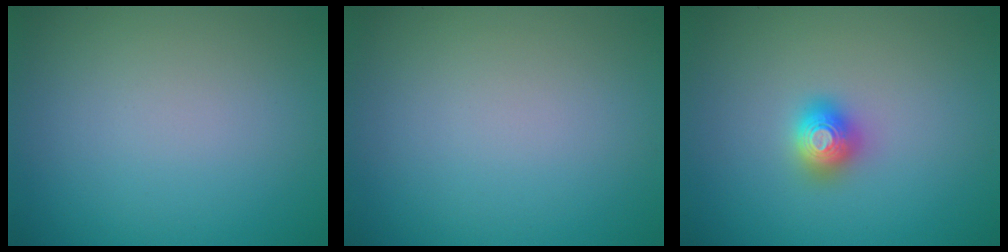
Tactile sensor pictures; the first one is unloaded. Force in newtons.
{"total": 0.0}
{"total": 2.0, "press": 2.0, "slide": 0.2}